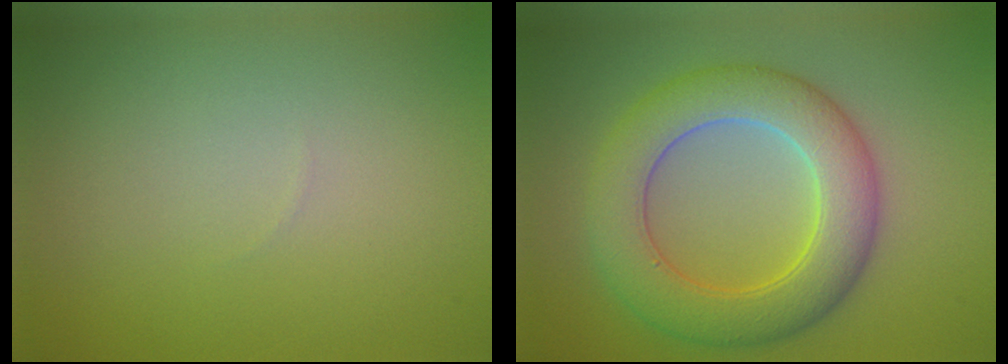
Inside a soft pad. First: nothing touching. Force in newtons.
{"total": 7.4, "press": 7.4, "slide": 0.2}